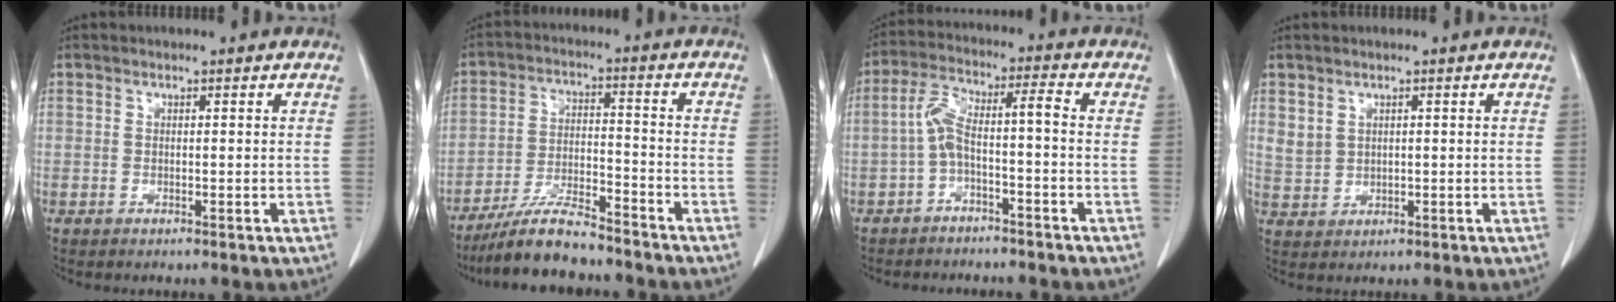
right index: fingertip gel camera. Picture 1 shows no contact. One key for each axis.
{"total": 10.0, "fx": -8.7, "fy": 1.5, "fz": 4.6, "tx": -0.087, "ty": -0.009, "tz": -0.159}
{"total": 6.4, "fx": -2.0, "fy": 0.8, "fz": 6.1, "tx": -0.120, "ty": 0.037, "tz": -0.036}
{"total": 2.9, "fx": 1.4, "fy": 2.4, "fz": 1.0, "tx": -0.020, "ty": 0.002, "tz": 0.038}